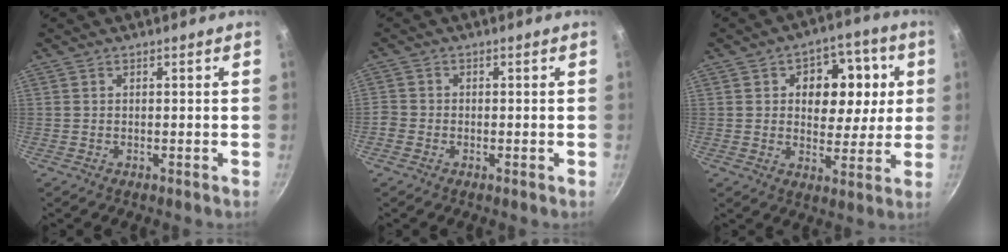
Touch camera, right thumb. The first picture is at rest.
{"total": 2.1, "force": [-1.2, 1.6, 0.6], "torque": [-0.010, 0.005, -0.026]}
{"total": 12.9, "force": [2.6, 9.4, 8.4], "torque": [-0.072, -0.003, 0.029]}